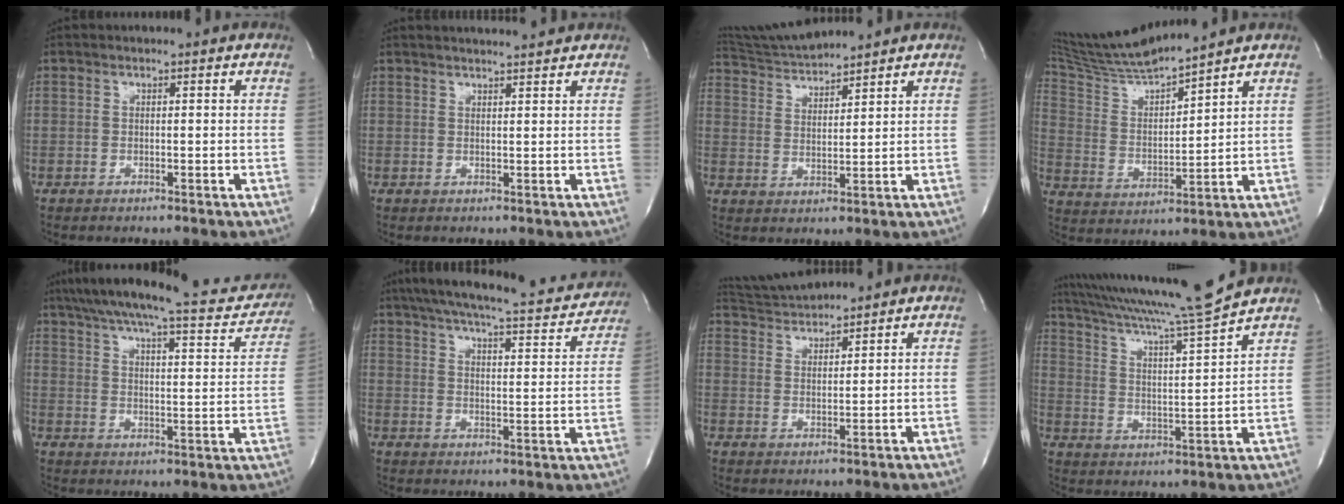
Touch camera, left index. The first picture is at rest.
{"total": 5.7, "force": [5.4, 0.2, 1.8], "torque": [-0.029, 0.016, 0.064]}
{"total": 6.7, "force": [6.6, -0.7, 0.9], "torque": [-0.031, 0.012, 0.133]}
{"total": 13.0, "force": [12.1, -0.6, 4.8], "torque": [-0.100, 0.003, 0.234]}
{"total": 21.8, "force": [19.4, 3.6, 9.2], "torque": [-0.140, -0.018, 0.247]}
{"total": 23.2, "force": [20.4, 4.4, 10.1], "torque": [-0.164, -0.010, 0.256]}
{"total": 5.4, "force": [5.3, -0.3, 0.2], "torque": [-0.013, 0.016, 0.104]}
{"total": 15.7, "force": [14.3, -2.7, 5.8], "torque": [-0.111, -0.033, 0.227]}